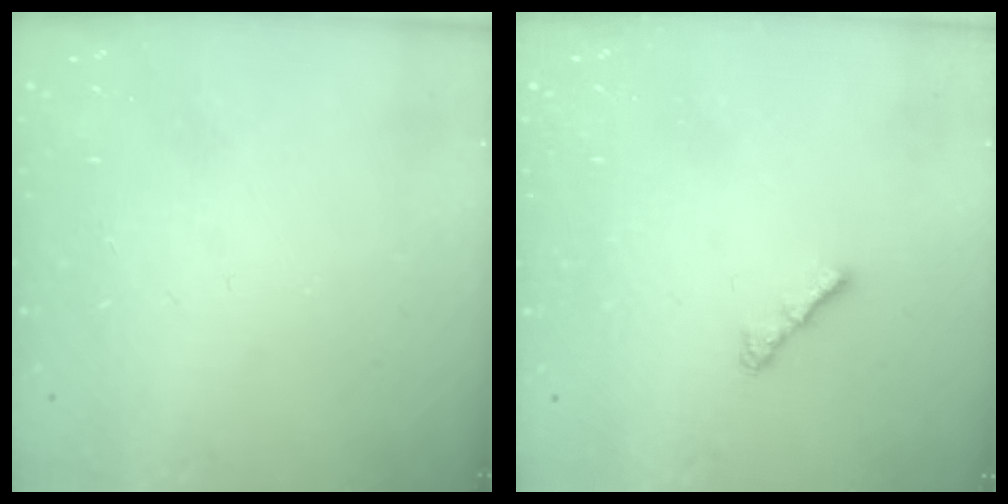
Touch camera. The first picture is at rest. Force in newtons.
{"total": 2.4, "press": 2.3, "slide": 0.6}